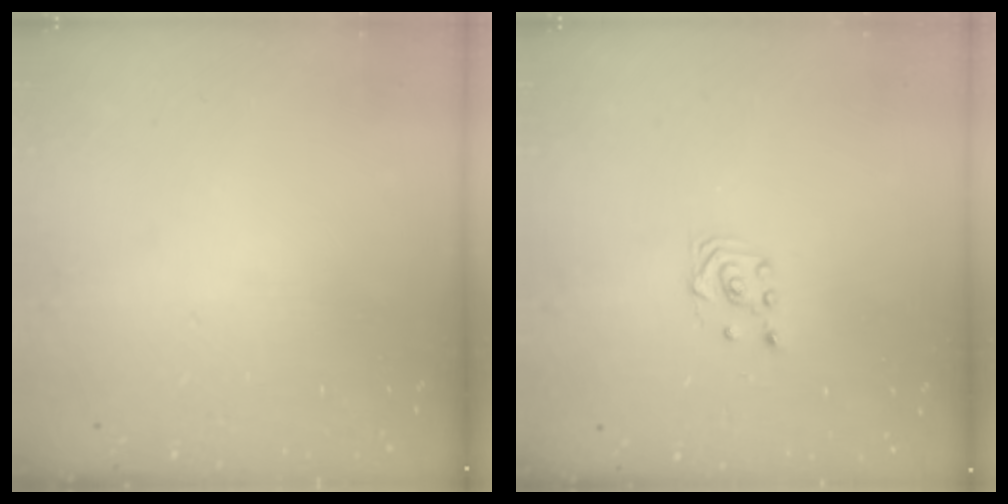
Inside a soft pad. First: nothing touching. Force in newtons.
{"total": 2.9, "press": 2.6, "slide": 1.4}